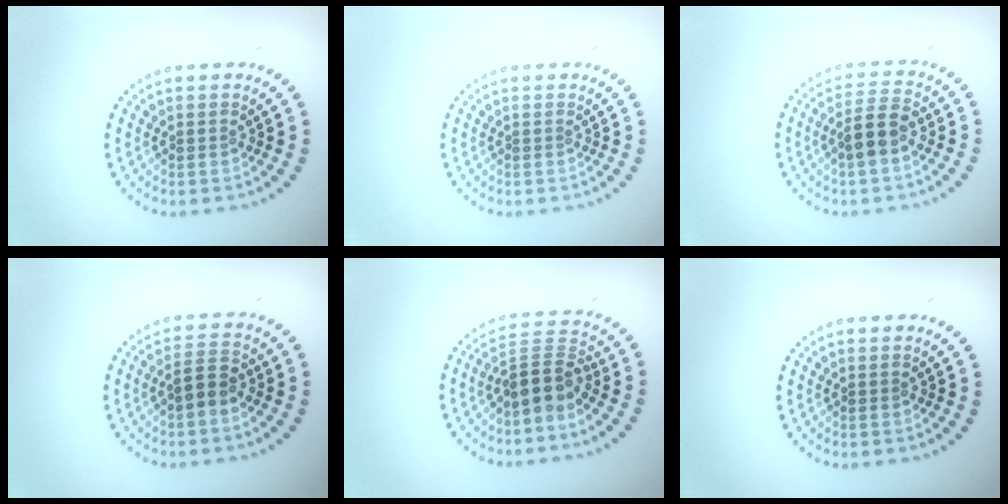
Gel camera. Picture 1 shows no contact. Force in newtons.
{"total": 0.0}
{"total": 3.4, "press": 3.3, "slide": 1.0}
{"total": 2.2, "press": 2.1, "slide": 0.7}
{"total": 3.9, "press": 3.1, "slide": 2.3}
{"total": 0.0}